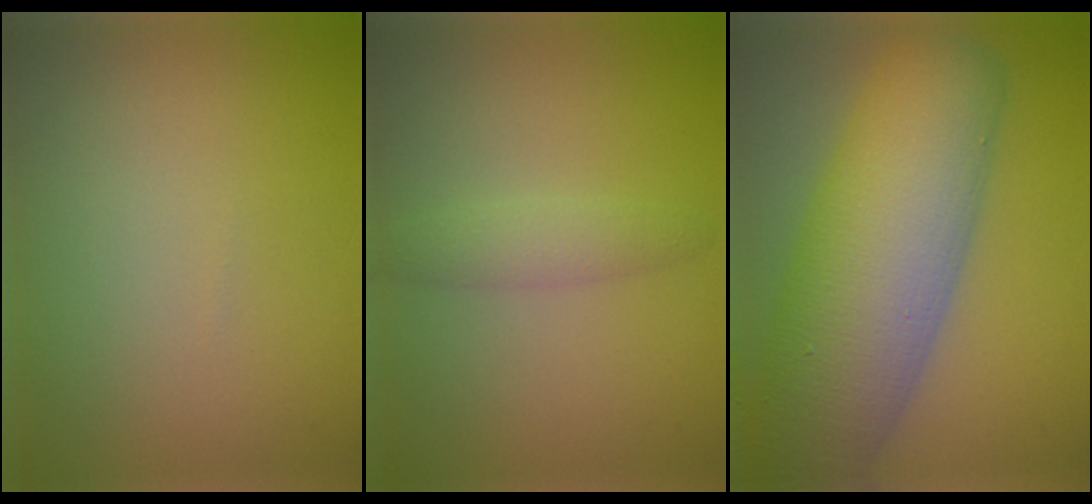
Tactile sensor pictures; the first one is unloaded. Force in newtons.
{"total": 1.9, "press": 1.9, "slide": 0.0}
{"total": 13.2, "press": 13.2, "slide": 0.7}